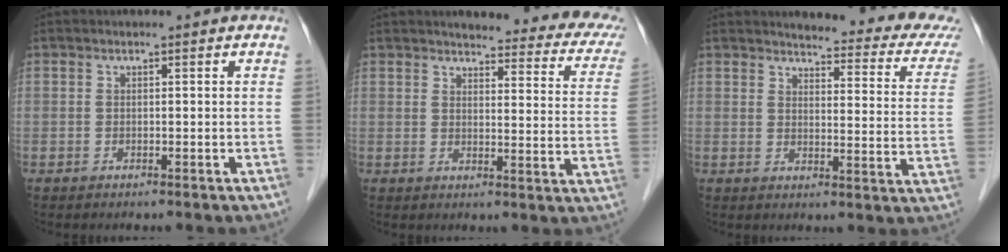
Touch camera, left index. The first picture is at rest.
{"total": 17.4, "force": [15.2, 3.8, 7.6], "torque": [-0.060, -0.031, 0.148]}
{"total": 17.8, "force": [16.5, 2.2, 6.1], "torque": [-0.055, -0.070, 0.165]}